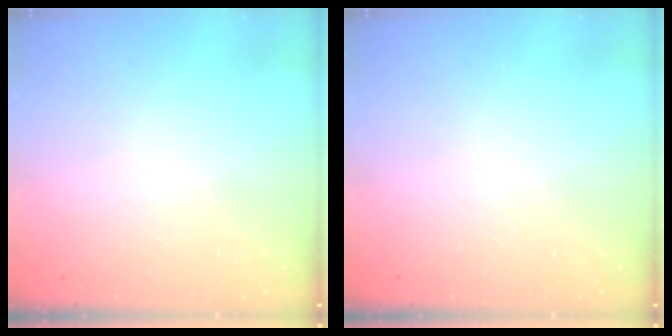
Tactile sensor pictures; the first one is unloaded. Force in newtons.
{"total": 0.0}